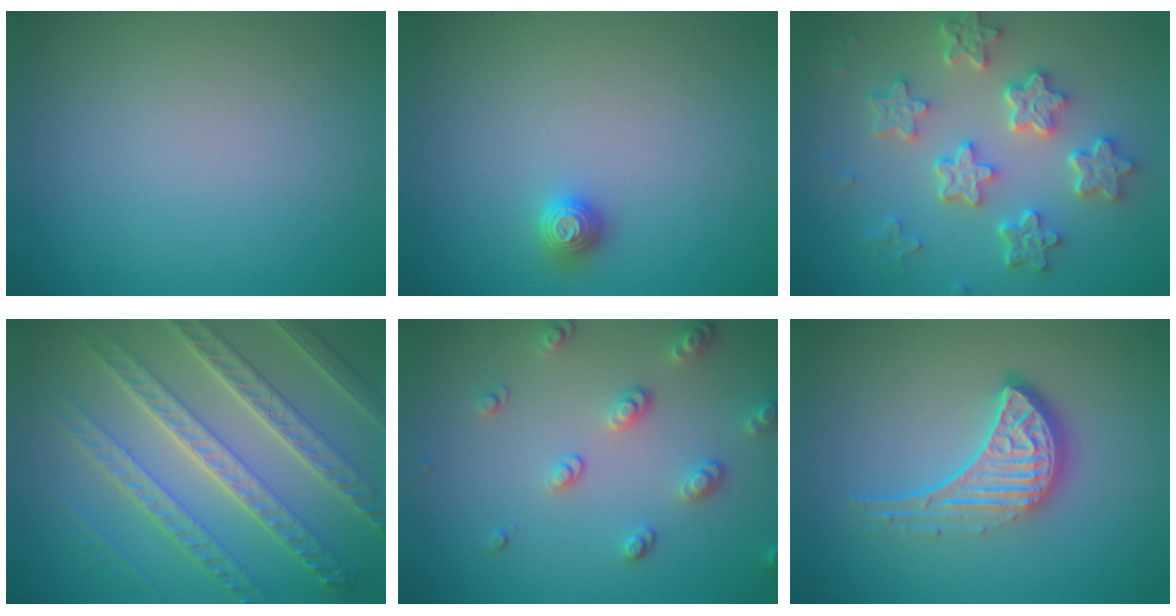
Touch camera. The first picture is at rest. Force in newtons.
{"total": 1.3, "press": 1.2, "slide": 0.3}
{"total": 5.8, "press": 4.6, "slide": 3.6}
{"total": 8.9, "press": 6.4, "slide": 6.3}
{"total": 2.6, "press": 2.4, "slide": 0.9}
{"total": 4.6, "press": 3.3, "slide": 3.2}